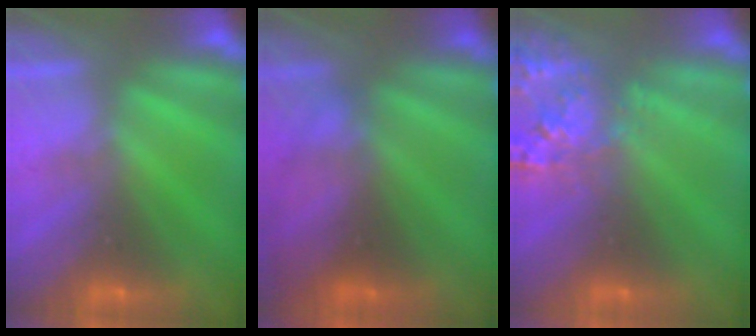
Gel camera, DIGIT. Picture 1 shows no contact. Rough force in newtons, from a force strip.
{"total": 2.3}
{"total": 2.6}